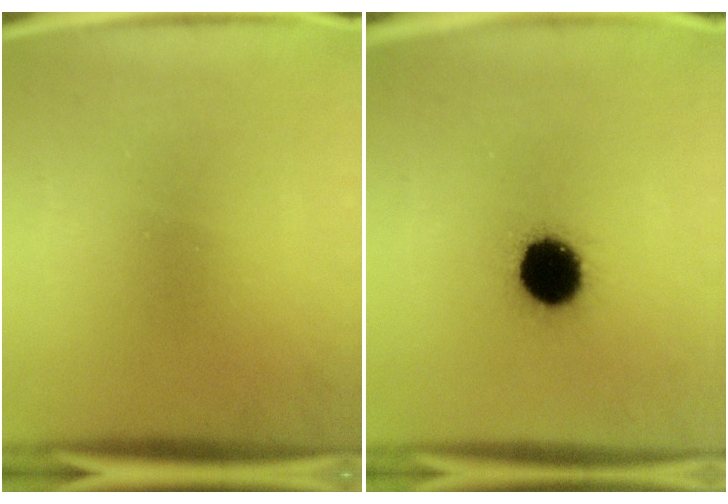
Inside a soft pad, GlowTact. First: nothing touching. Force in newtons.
{"total": 13.3}